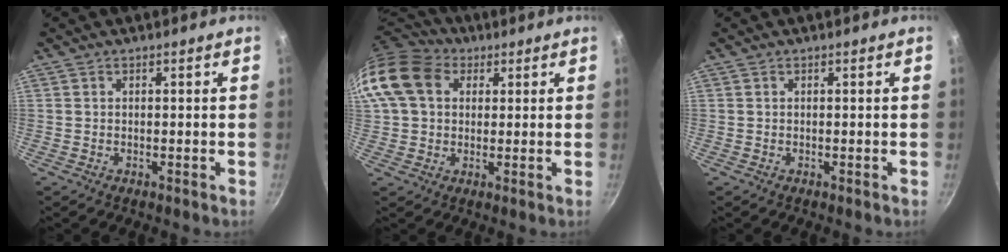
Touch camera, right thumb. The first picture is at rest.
{"total": 13.9, "force": [3.9, 10.8, 7.9], "torque": [-0.142, 0.021, 0.056]}
{"total": 0.0}